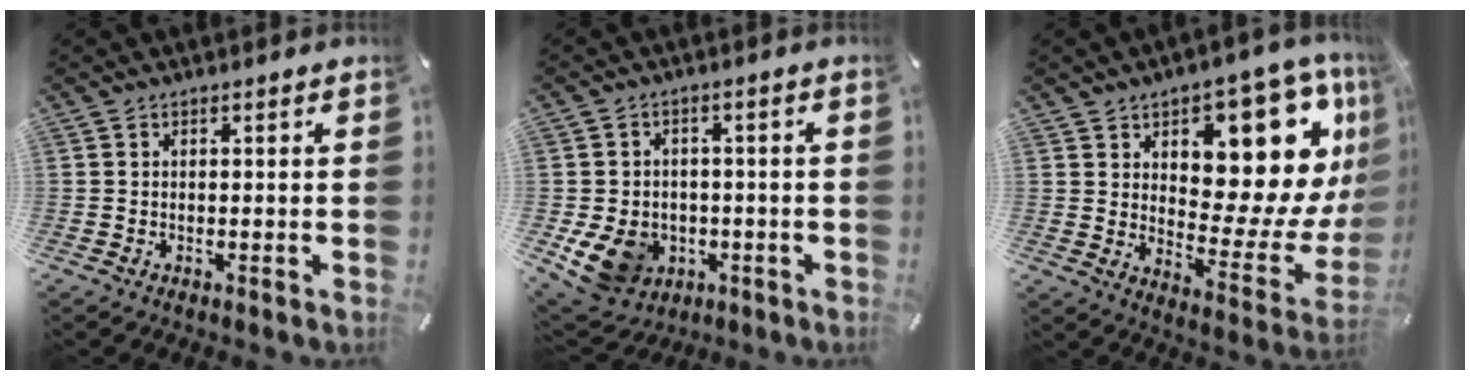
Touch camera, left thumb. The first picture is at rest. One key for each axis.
{"total": 10.2, "fx": -3.5, "fy": 8.6, "fz": 4.3, "tx": -0.091, "ty": 0.018, "tz": -0.058}
{"total": 18.7, "fx": 8.9, "fy": 9.8, "fz": 13.2, "tx": -0.149, "ty": -0.087, "tz": 0.146}